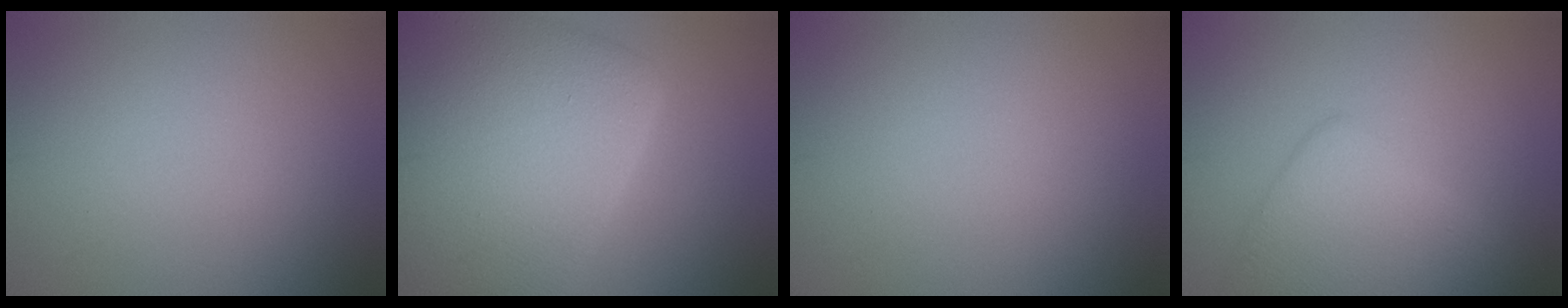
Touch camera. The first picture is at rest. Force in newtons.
{"total": 12.6, "press": 12.6, "slide": 1.0}
{"total": 0.0}
{"total": 5.3, "press": 5.3, "slide": 0.2}